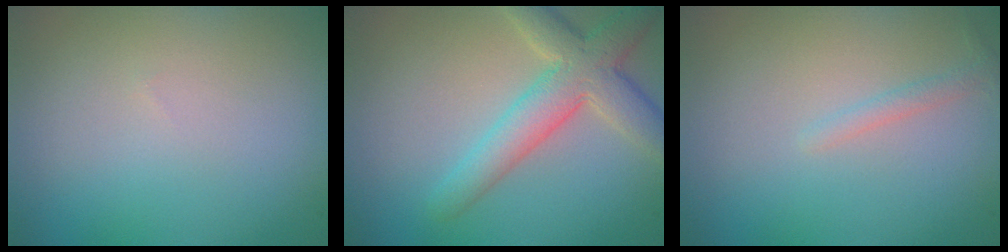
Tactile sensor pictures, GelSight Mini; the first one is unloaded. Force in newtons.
{"total": 5.3, "press": 5.3, "slide": 0.4}
{"total": 0.9, "press": 0.9, "slide": 0.0}